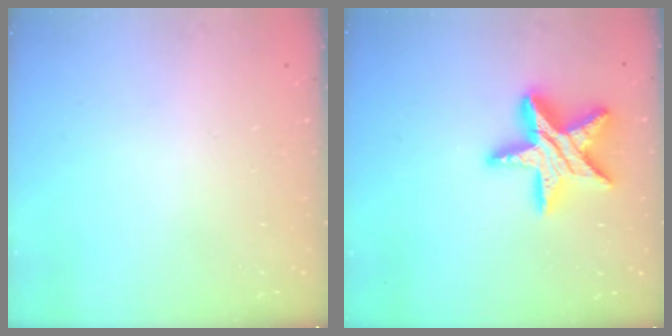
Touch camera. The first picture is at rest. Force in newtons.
{"total": 17.1, "press": 17.0, "slide": 1.5}